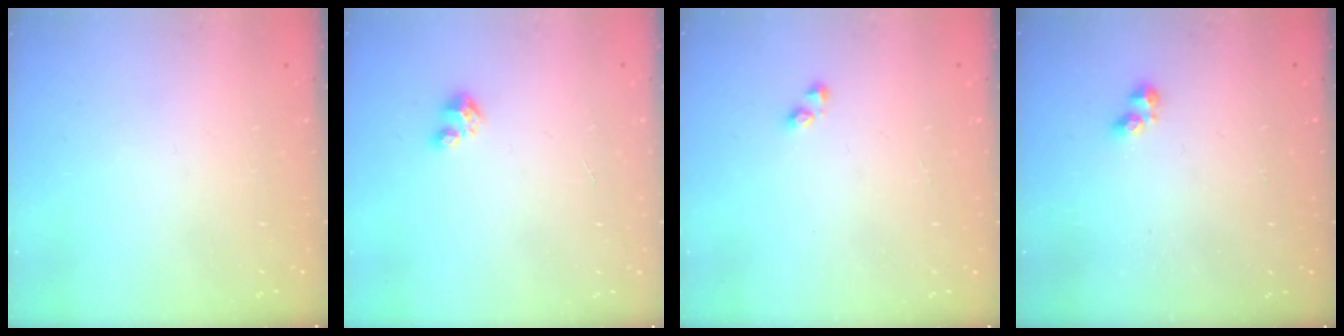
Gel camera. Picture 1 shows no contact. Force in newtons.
{"total": 3.1, "press": 3.1, "slide": 0.1}
{"total": 1.8, "press": 1.8, "slide": 0.2}
{"total": 2.3, "press": 2.3, "slide": 0.5}